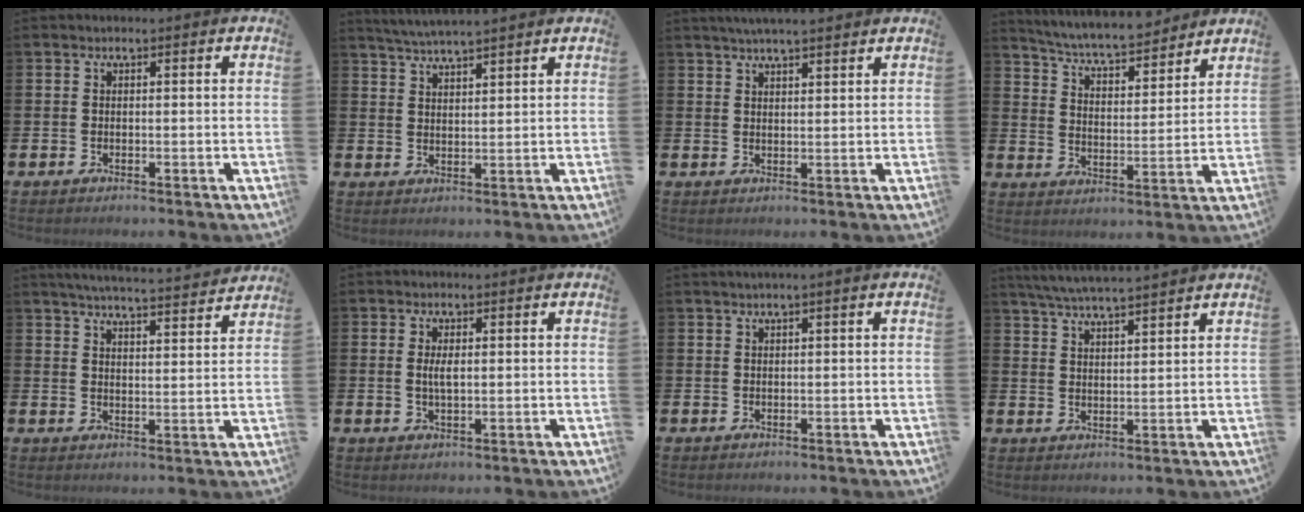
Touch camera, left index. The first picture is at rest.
{"total": 4.1, "force": [4.0, -0.2, 0.8], "torque": [-0.028, -0.016, 0.073]}
{"total": 3.8, "force": [3.6, 0.1, 1.2], "torque": [-0.027, -0.010, 0.065]}
{"total": 6.5, "force": [6.3, 0.5, 1.6], "torque": [-0.057, -0.045, 0.108]}
{"total": 5.4, "force": [5.3, -0.2, 1.0], "torque": [-0.032, -0.038, 0.093]}
{"total": 2.3, "force": [0.4, 0.8, 2.1], "torque": [-0.038, 0.003, 0.003]}
{"total": 0.8, "force": [0.4, -0.2, 0.7], "torque": [-0.013, 0.001, 0.008]}
{"total": 5.5, "force": [5.3, -0.1, 1.3], "torque": [-0.042, -0.022, 0.096]}